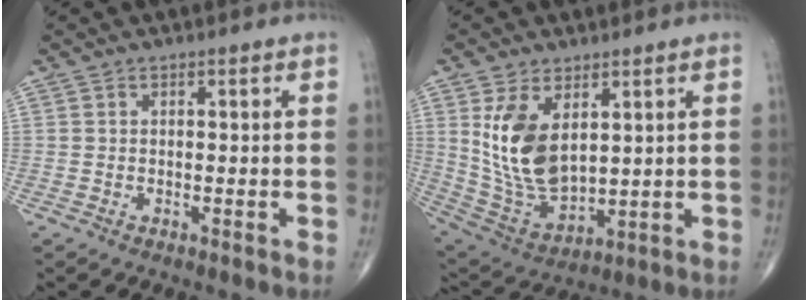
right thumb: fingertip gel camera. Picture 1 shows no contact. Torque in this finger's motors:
{"motor_torque": [-1.32, 1.74, 1.23, 0.47, 0.12]}